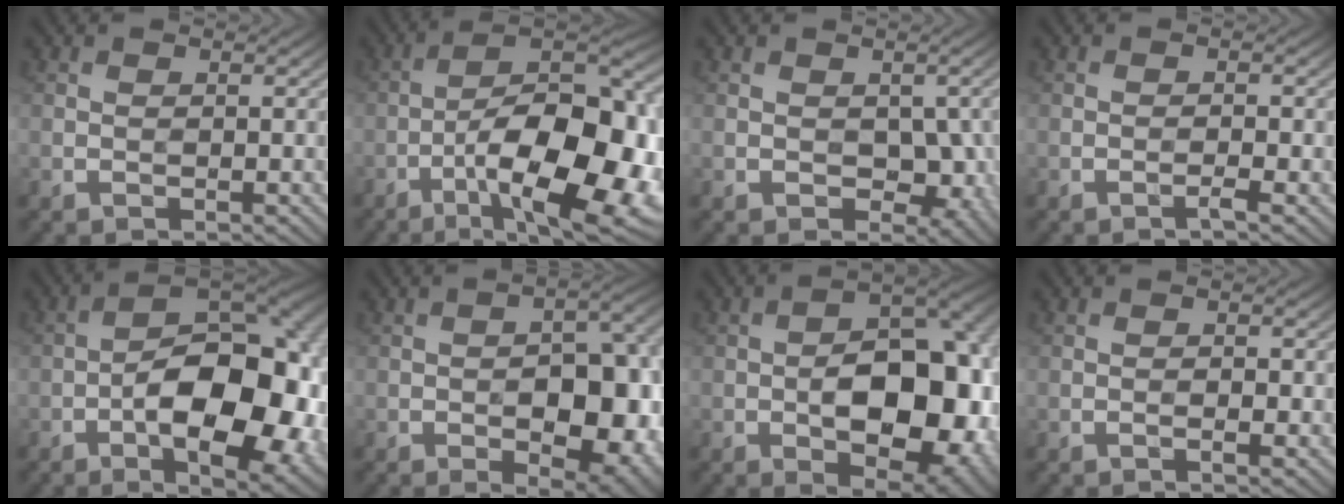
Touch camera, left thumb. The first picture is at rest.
{"total": 18.8, "force": [-7.7, 7.2, 15.6], "torque": [-0.218, 0.003, -0.120]}
{"total": 4.5, "force": [-0.8, 3.1, 3.1], "torque": [-0.036, -0.007, -0.014]}
{"total": 1.0, "force": [-0.7, -0.1, 0.8], "torque": [-0.012, 0.007, -0.017]}
{"total": 16.7, "force": [-4.2, 8.2, 14.0], "torque": [-0.191, -0.002, -0.072]}
{"total": 12.7, "force": [-3.2, 6.1, 10.7], "torque": [-0.123, -0.001, -0.040]}
{"total": 15.3, "force": [-3.0, 8.2, 12.5], "torque": [-0.151, -0.006, -0.044]}
{"total": 1.1, "force": [-0.4, 0.2, 1.0], "torque": [-0.015, 0.002, -0.008]}